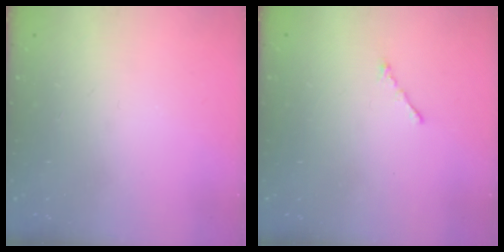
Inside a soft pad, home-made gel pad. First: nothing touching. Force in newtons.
{"total": 0.9, "press": 0.8, "slide": 0.2}